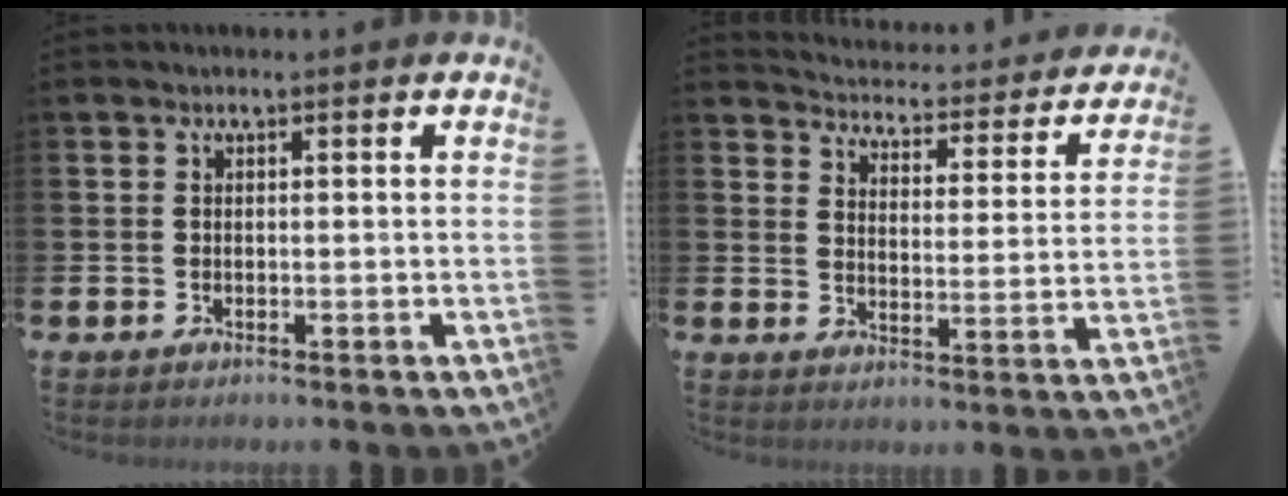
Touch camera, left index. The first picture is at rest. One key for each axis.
{"total": 4.0, "fx": 3.9, "fy": 0.7, "fz": 0.5, "tx": -0.027, "ty": -0.041, "tz": 0.059}